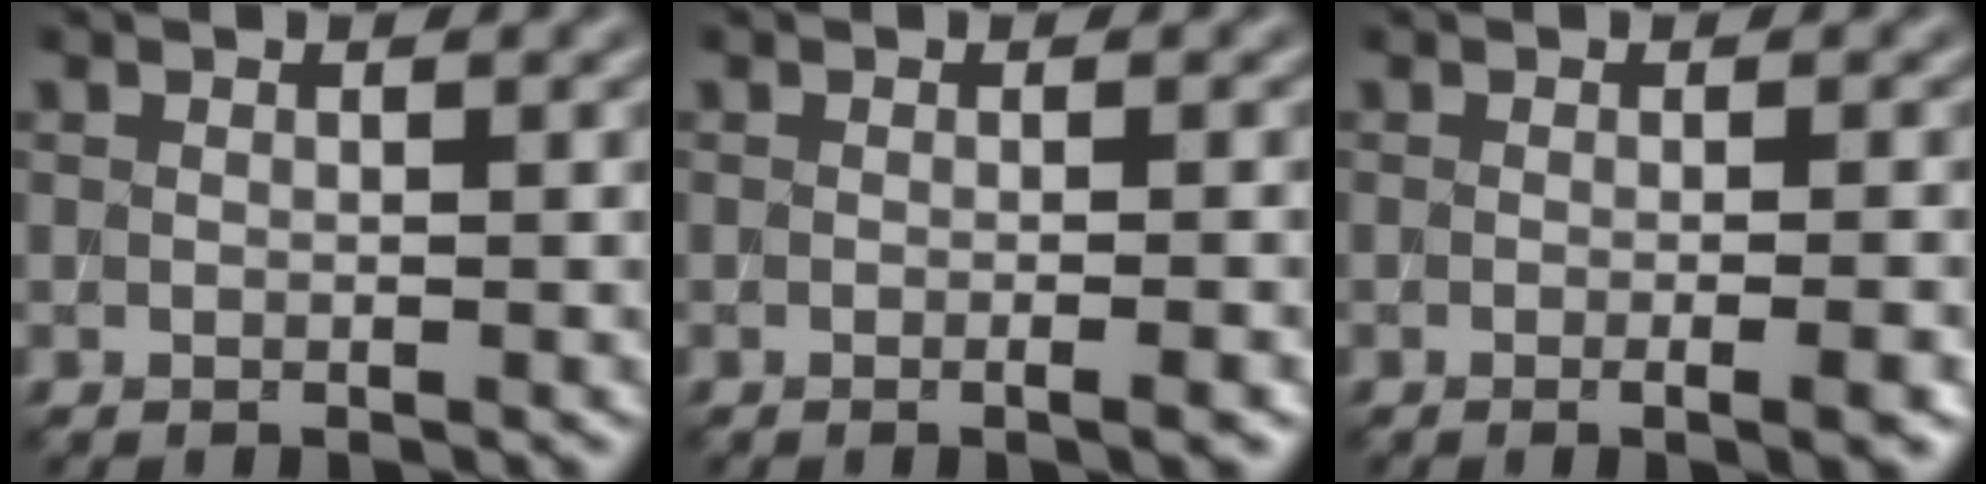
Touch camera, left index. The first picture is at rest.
{"total": 2.7, "force": [-0.3, 1.2, 2.4], "torque": [0.003, 0.005, -0.016]}
{"total": 3.7, "force": [-0.7, 1.5, 3.4], "torque": [-0.010, 0.003, -0.014]}